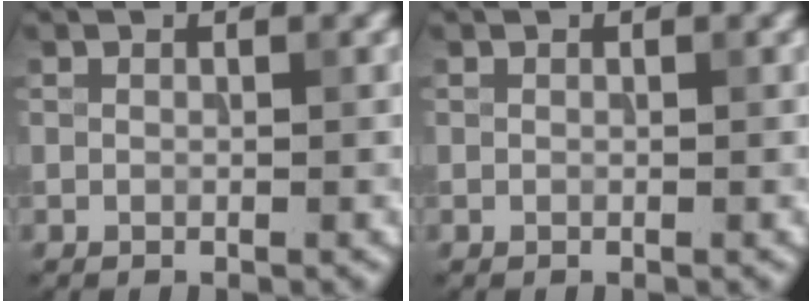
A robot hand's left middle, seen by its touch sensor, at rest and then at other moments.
{"total": 0.0}